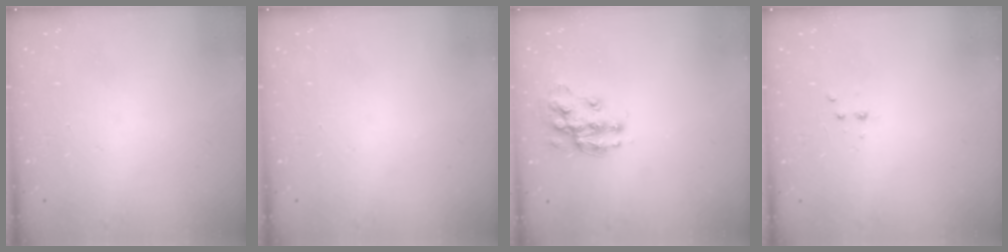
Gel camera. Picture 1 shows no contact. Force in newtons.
{"total": 0.0}
{"total": 13.3, "press": 13.3, "slide": 0.7}
{"total": 2.9, "press": 2.7, "slide": 1.0}